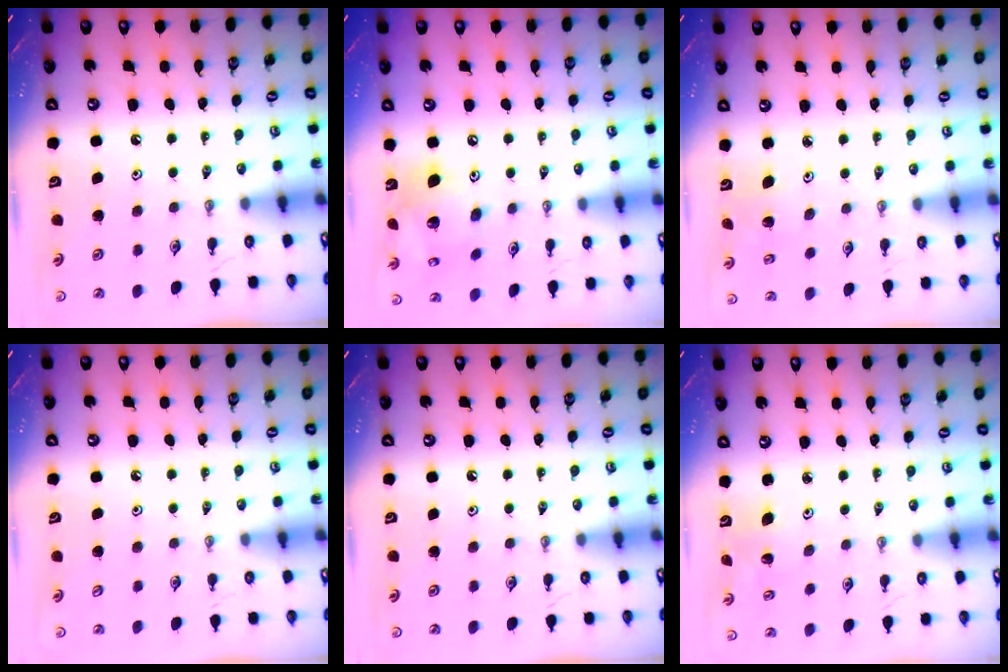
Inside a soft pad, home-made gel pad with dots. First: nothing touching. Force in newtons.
{"total": 16.8, "press": 16.4, "slide": 3.3}
{"total": 2.9, "press": 2.9, "slide": 0.3}
{"total": 0.7, "press": 0.1, "slide": 0.7}
{"total": 0.0}
{"total": 2.8, "press": 2.5, "slide": 1.3}